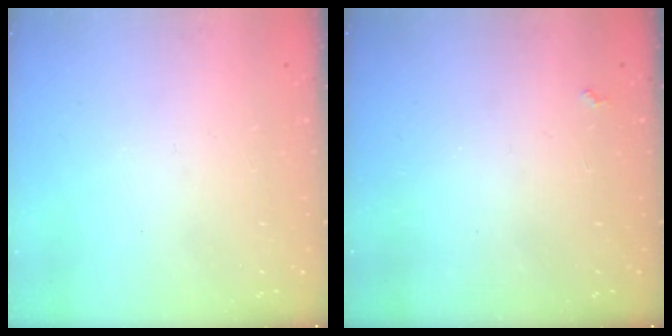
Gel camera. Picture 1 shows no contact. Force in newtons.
{"total": 1.9, "press": 1.9, "slide": 0.3}